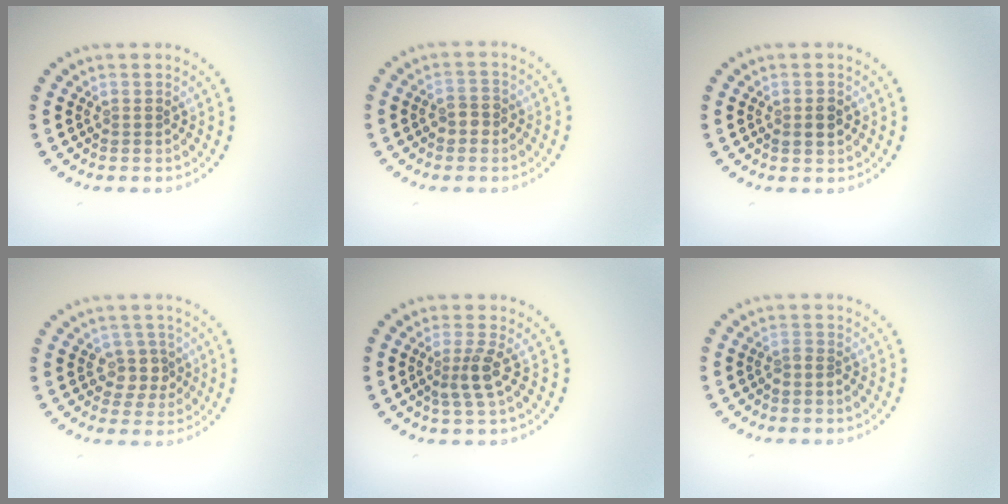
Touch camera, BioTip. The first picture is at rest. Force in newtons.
{"total": 1.6, "press": 1.6, "slide": 0.4}
{"total": 1.2, "press": 1.2, "slide": 0.1}
{"total": 2.5, "press": 2.1, "slide": 1.4}
{"total": 2.4, "press": 1.7, "slide": 1.6}
{"total": 0.7, "press": 0.4, "slide": 0.6}